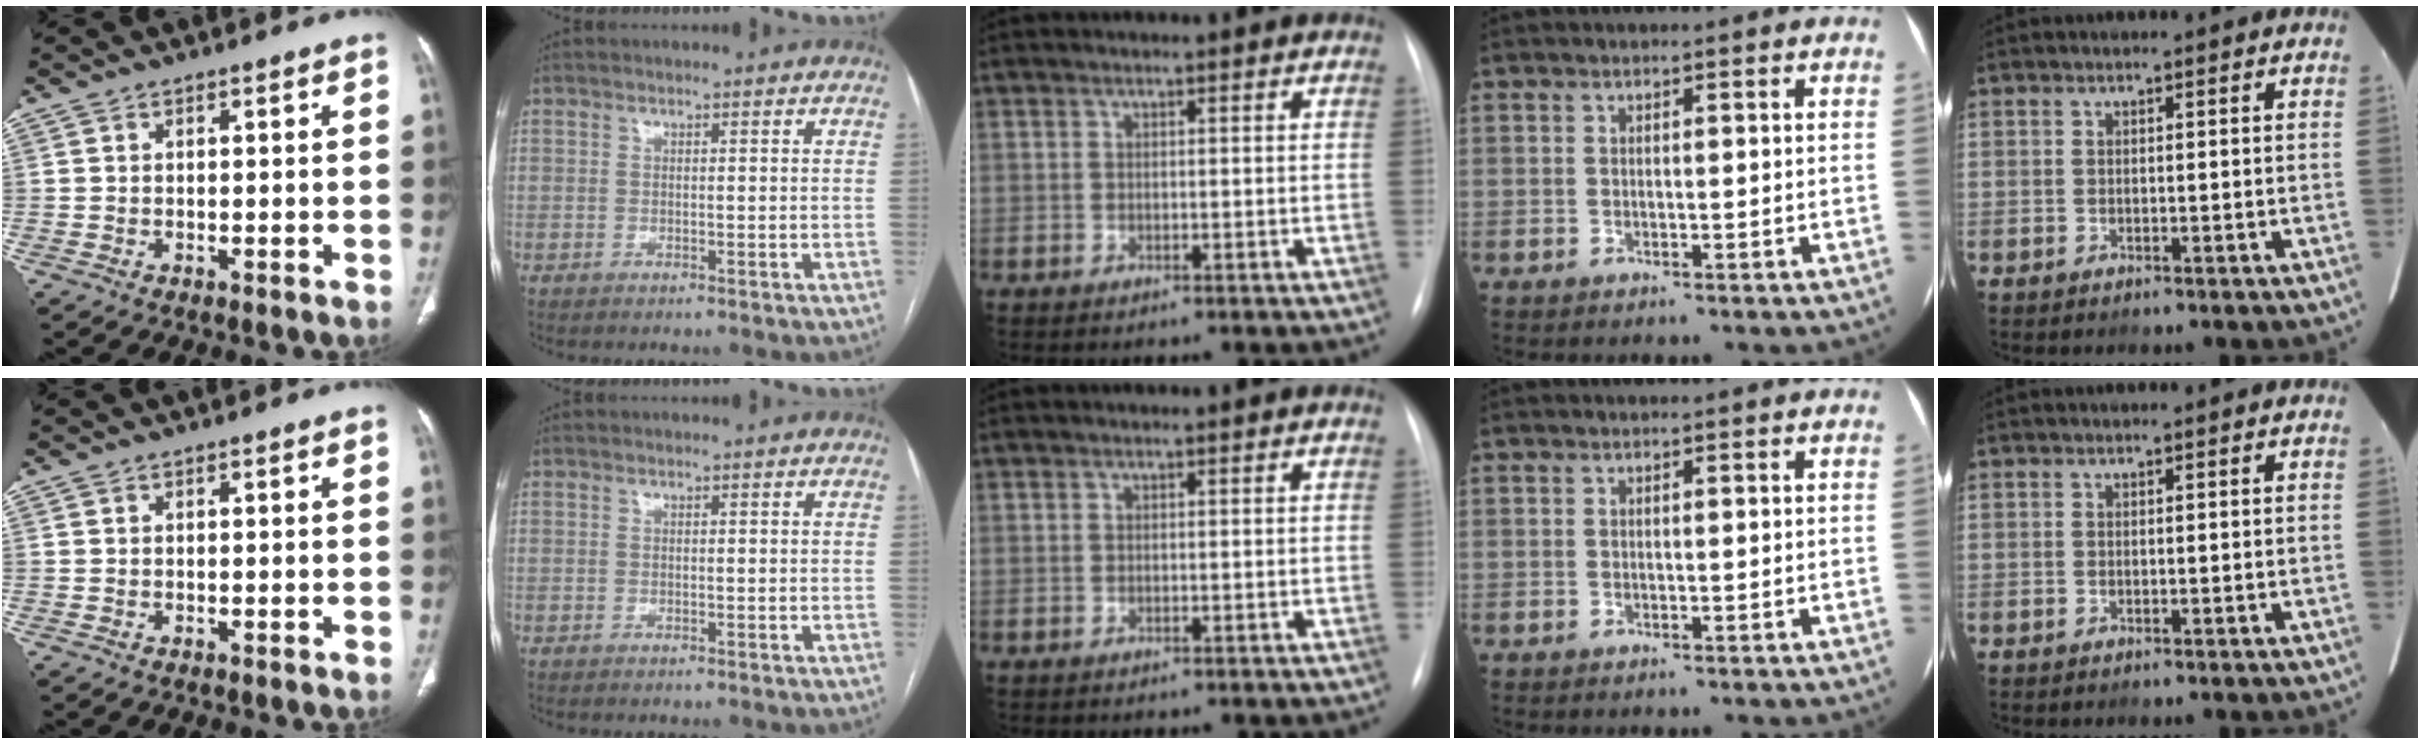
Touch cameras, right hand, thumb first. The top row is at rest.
{}